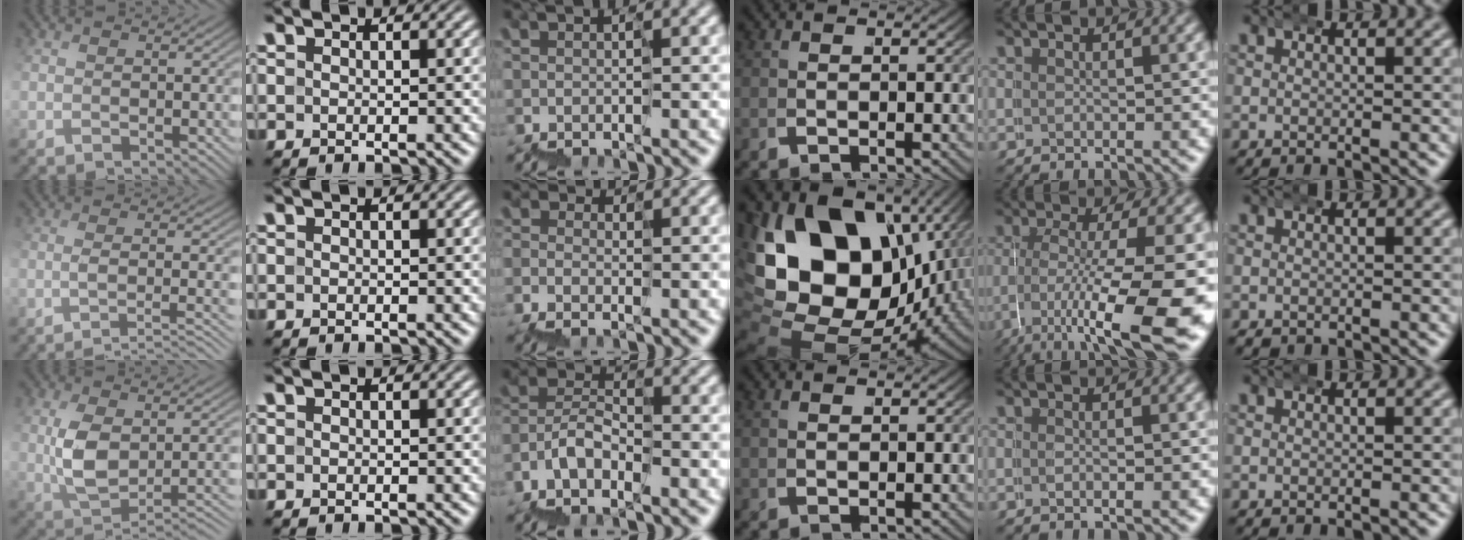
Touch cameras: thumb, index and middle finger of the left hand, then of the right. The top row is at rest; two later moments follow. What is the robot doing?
{"motion": "wrap", "object": "belt"}